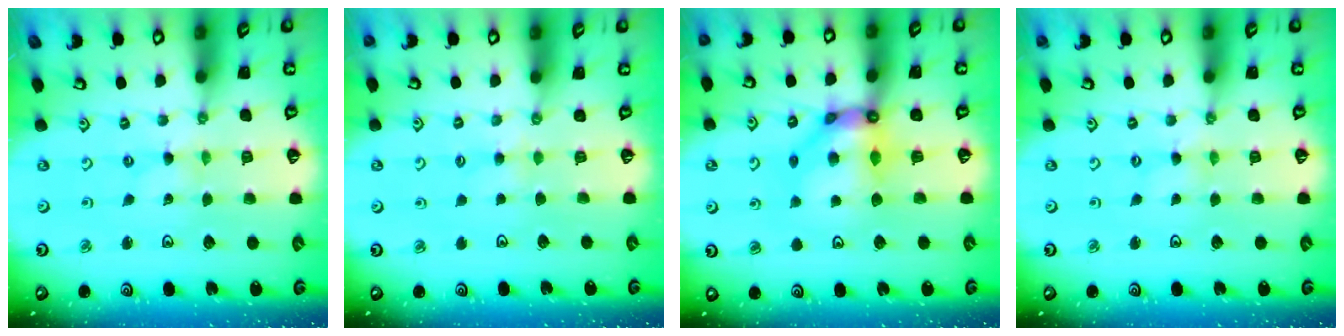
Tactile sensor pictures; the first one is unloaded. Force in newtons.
{"total": 2.4, "press": 2.4, "slide": 0.3}
{"total": 11.2, "press": 11.1, "slide": 0.9}
{"total": 0.0}